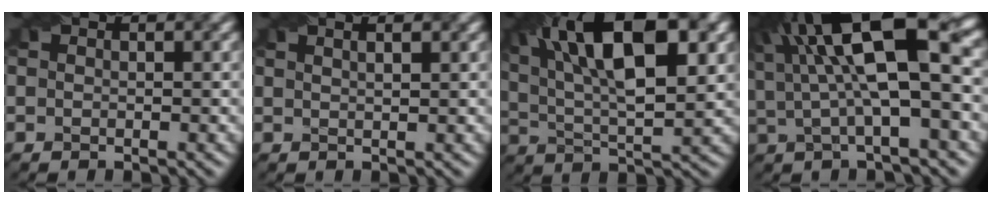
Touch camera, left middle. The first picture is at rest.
{"total": 3.9, "force": [2.1, 1.9, 2.6], "torque": [-0.010, 0.033, -0.004]}
{"total": 13.6, "force": [5.2, 4.9, 11.6], "torque": [-0.185, 0.013, 0.086]}
{"total": 12.8, "force": [3.1, 3.7, 11.9], "torque": [-0.195, 0.020, 0.053]}